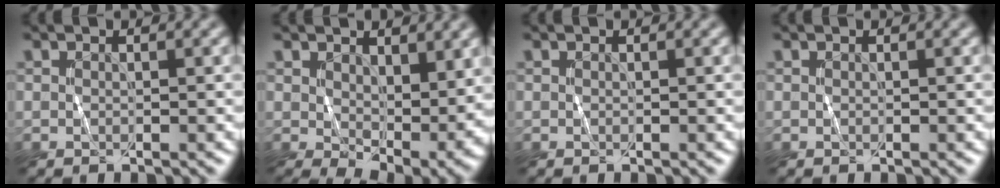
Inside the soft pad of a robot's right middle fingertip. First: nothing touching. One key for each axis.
{"total": 7.1, "fx": 1.0, "fy": 3.9, "fz": 5.9, "tx": -0.107, "ty": -0.026, "tz": 0.027}
{"total": 0.0}
{"total": 0.0}